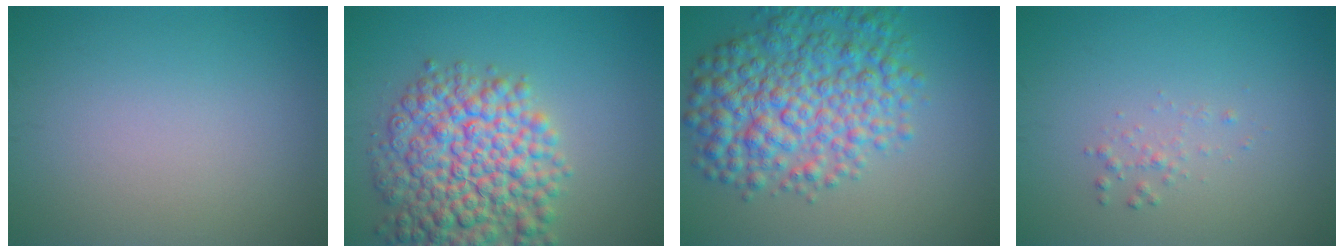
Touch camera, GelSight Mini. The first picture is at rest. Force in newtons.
{"total": 9.7, "press": 9.7, "slide": 0.4}
{"total": 8.5, "press": 8.5, "slide": 0.1}
{"total": 0.9, "press": 0.9, "slide": 0.0}